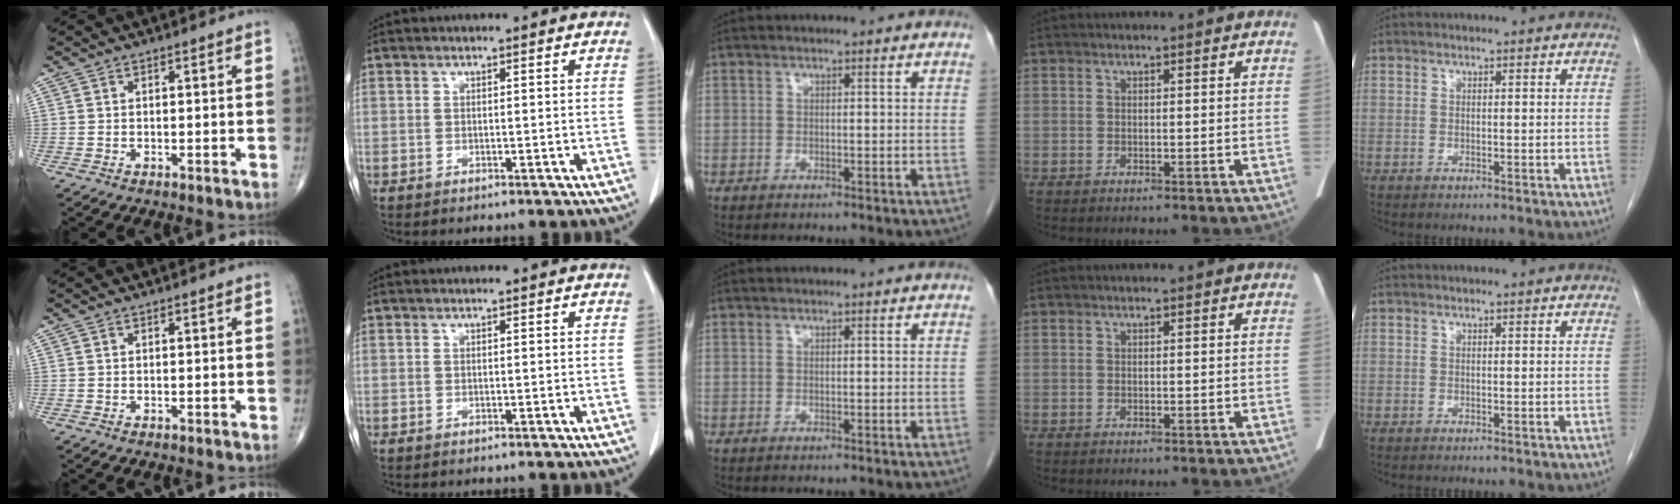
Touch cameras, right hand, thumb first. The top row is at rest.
{}